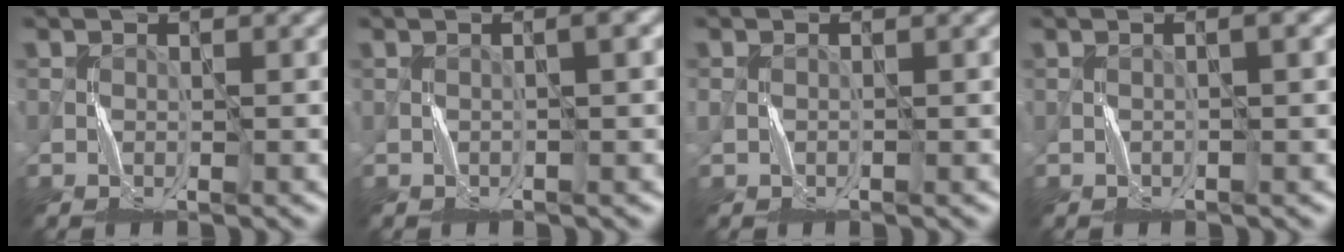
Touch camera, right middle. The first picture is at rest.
{"total": 2.0, "force": [0.7, 0.3, 1.9], "torque": [-0.015, 0.005, -0.001]}
{"total": 0.0}
{"total": 1.3, "force": [0.5, -0.1, 1.2], "torque": [-0.014, 0.001, 0.004]}